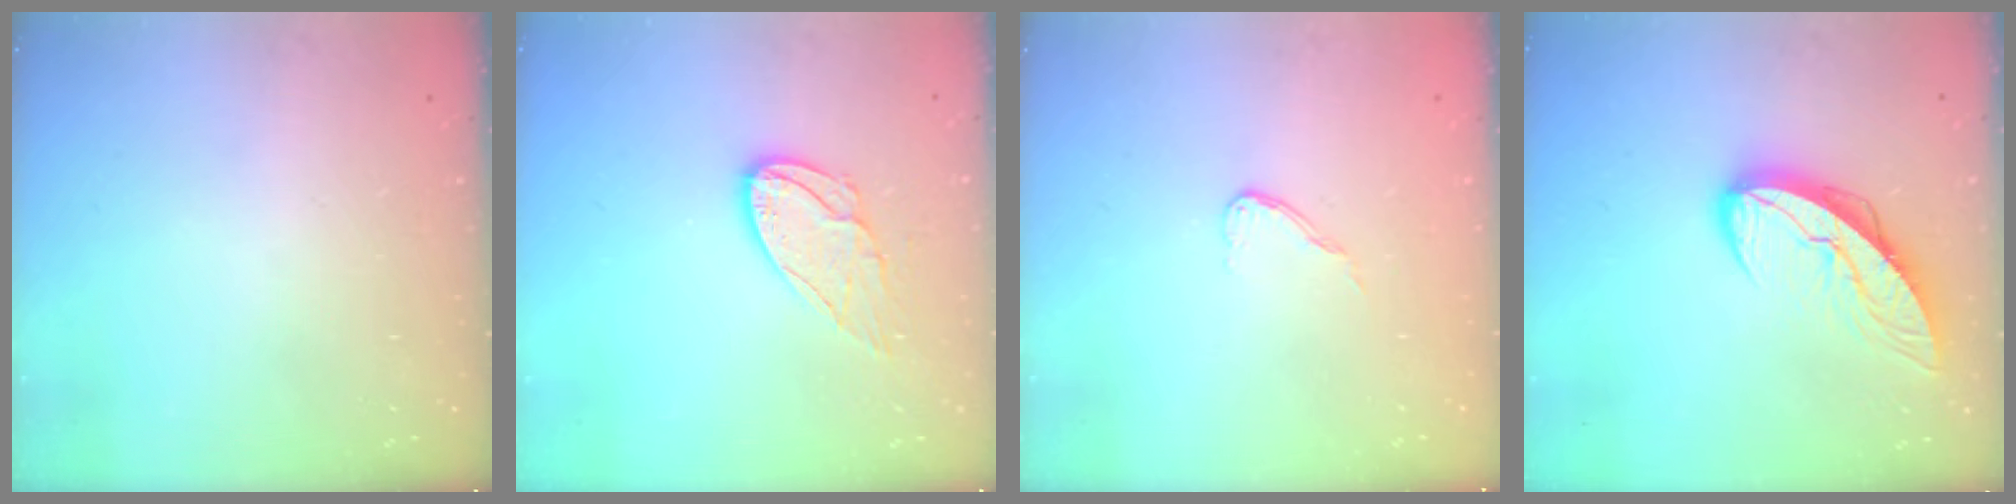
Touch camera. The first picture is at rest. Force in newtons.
{"total": 9.8, "press": 9.8, "slide": 0.4}
{"total": 5.1, "press": 5.1, "slide": 0.4}
{"total": 9.8, "press": 9.7, "slide": 0.9}